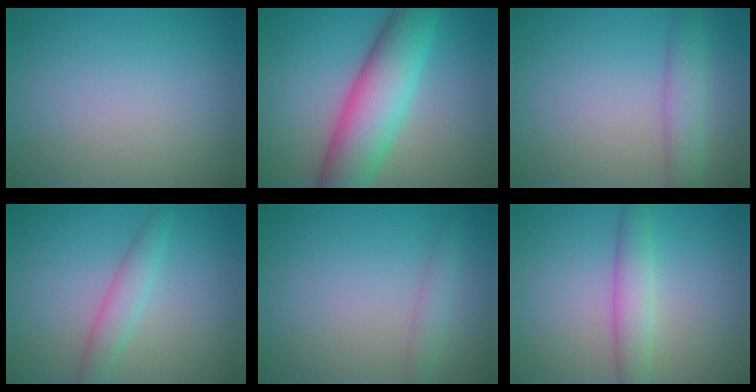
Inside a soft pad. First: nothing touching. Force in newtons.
{"total": 8.8, "press": 8.8, "slide": 0.2}
{"total": 3.0, "press": 3.0, "slide": 0.2}
{"total": 2.4, "press": 2.4, "slide": 0.1}
{"total": 1.4, "press": 1.4, "slide": 0.1}
{"total": 2.9, "press": 2.9, "slide": 0.1}